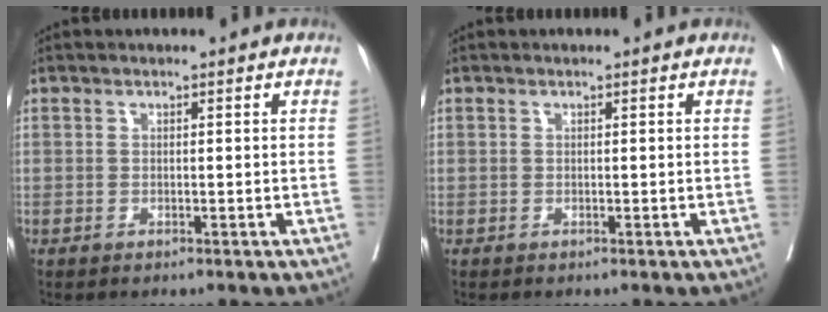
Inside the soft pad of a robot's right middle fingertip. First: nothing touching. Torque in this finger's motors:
{"motor_torque": [-0.43, 0.18, -0.17, -0.05]}